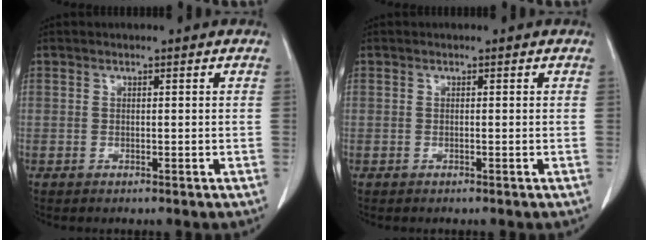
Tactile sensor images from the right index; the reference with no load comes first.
{"total": 0.0}